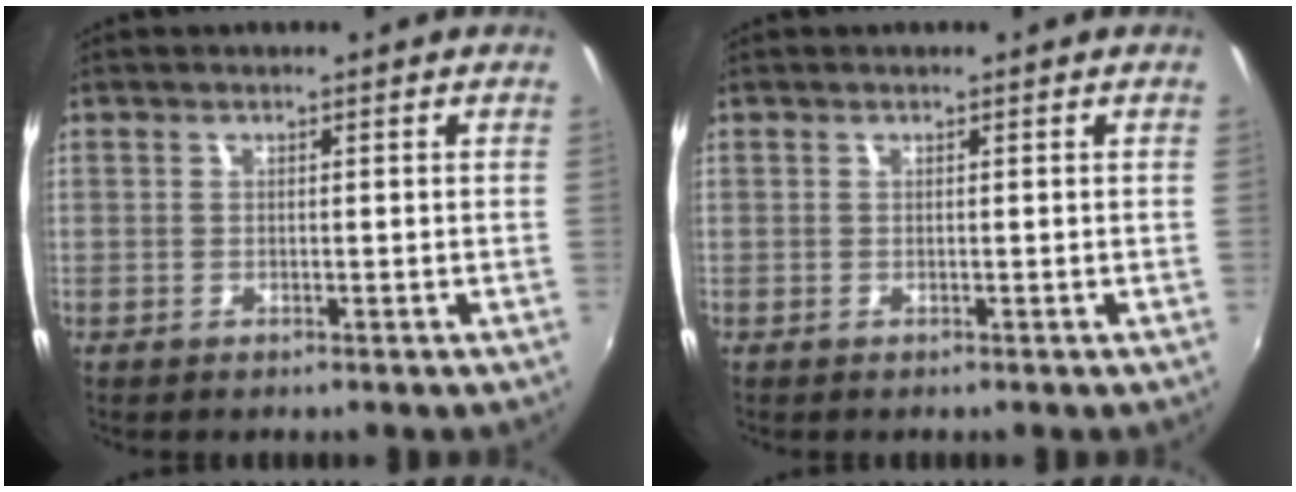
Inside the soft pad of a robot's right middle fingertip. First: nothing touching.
{"total": 0.0}